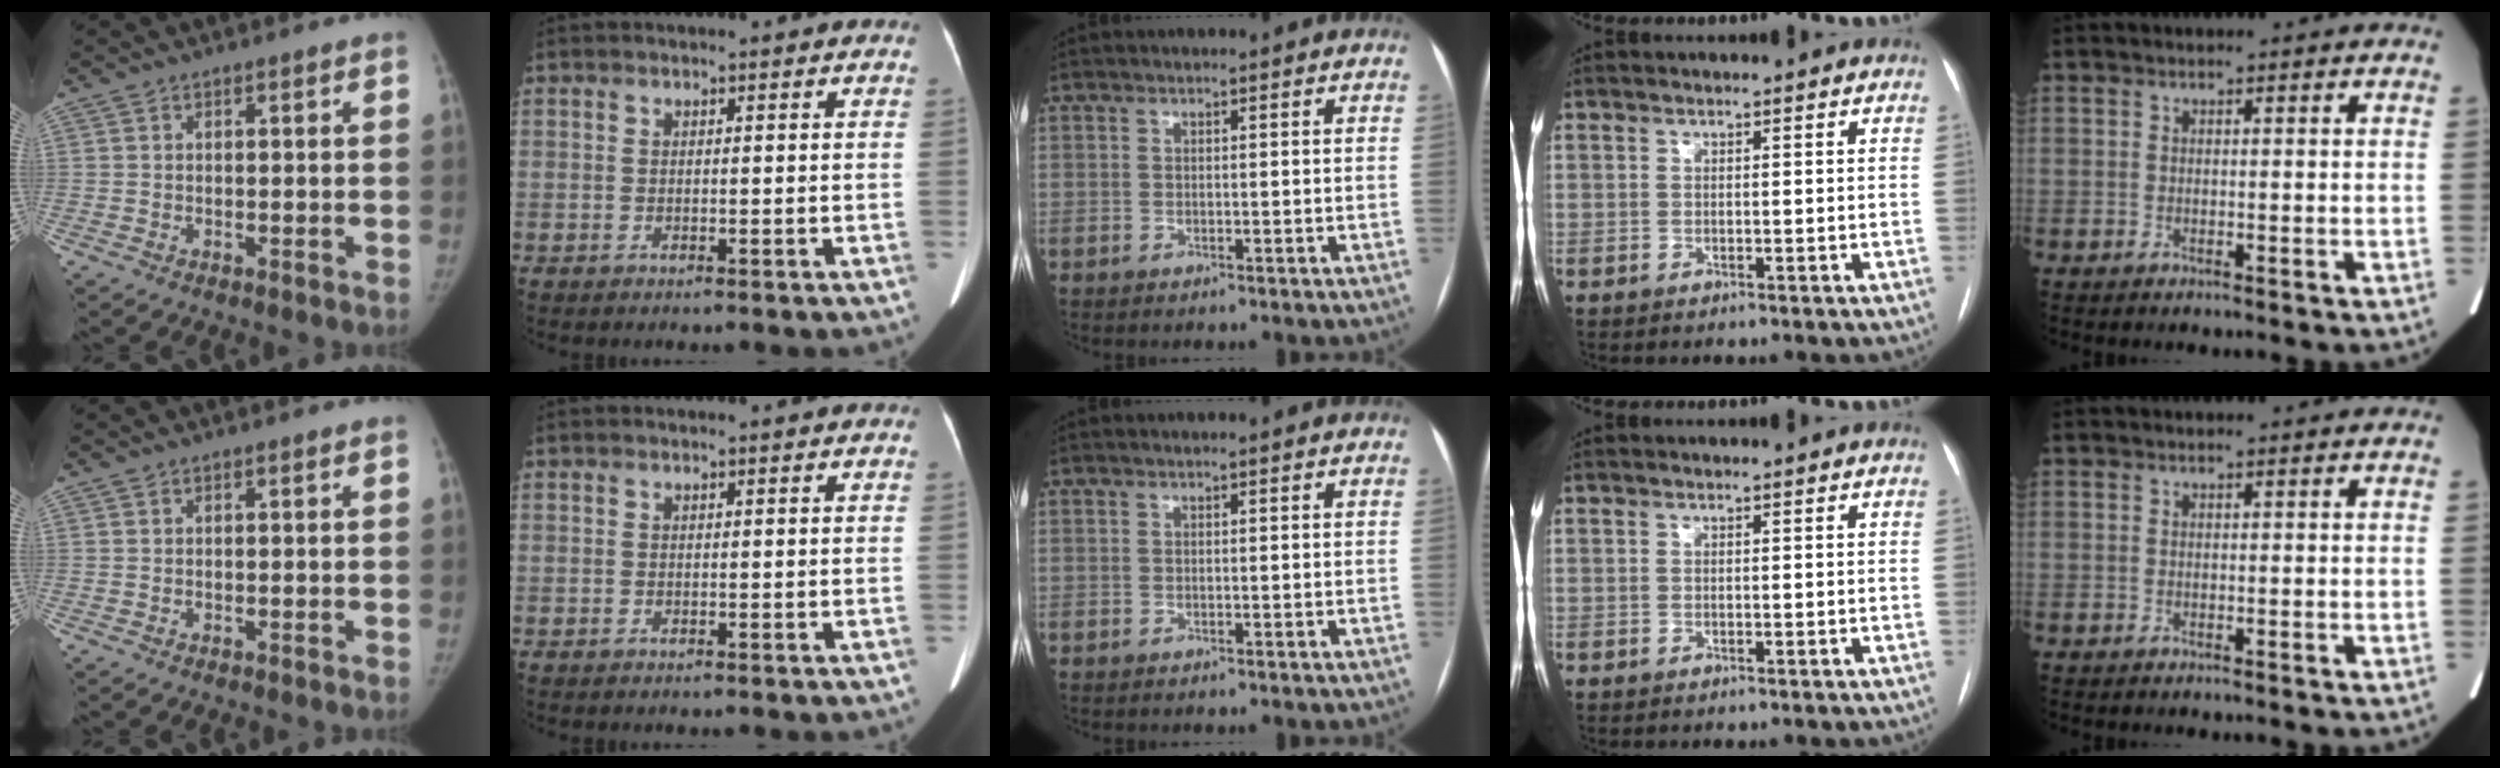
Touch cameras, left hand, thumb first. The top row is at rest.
{}